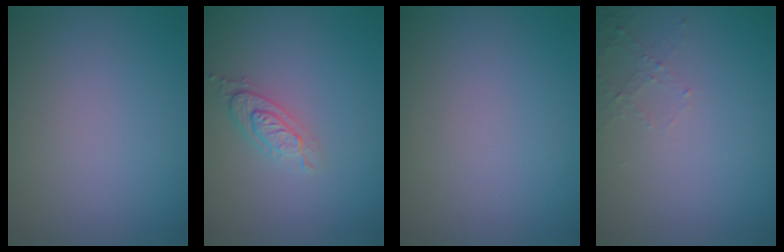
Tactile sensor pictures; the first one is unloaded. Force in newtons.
{"total": 2.1, "press": 2.1, "slide": 0.4}
{"total": 0.0}
{"total": 1.3, "press": 1.3, "slide": 0.4}